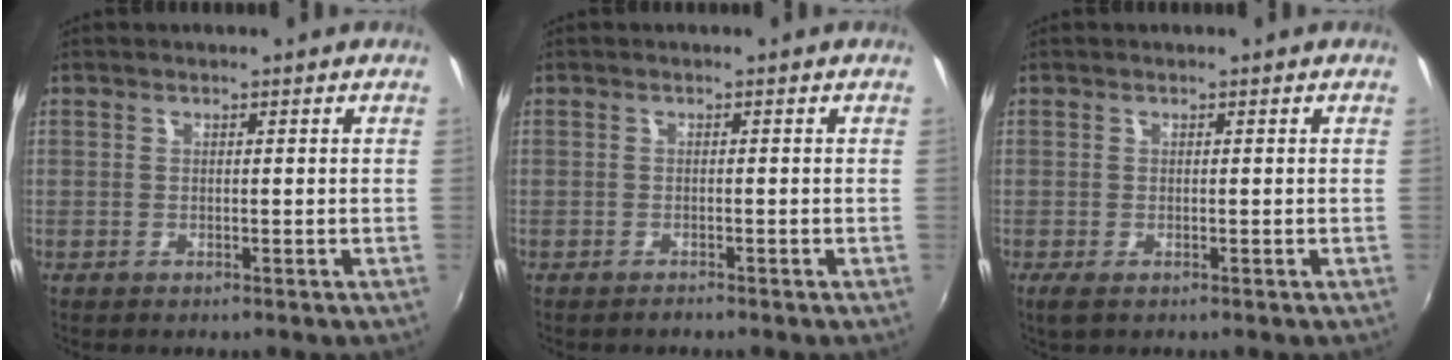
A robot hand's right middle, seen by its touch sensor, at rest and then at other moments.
{"total": 0.7, "force": [-0.7, 0.0, 0.1], "torque": [-0.001, -0.001, -0.013]}
{"total": 1.5, "force": [-0.6, 0.5, 1.3], "torque": [-0.026, -0.006, -0.010]}